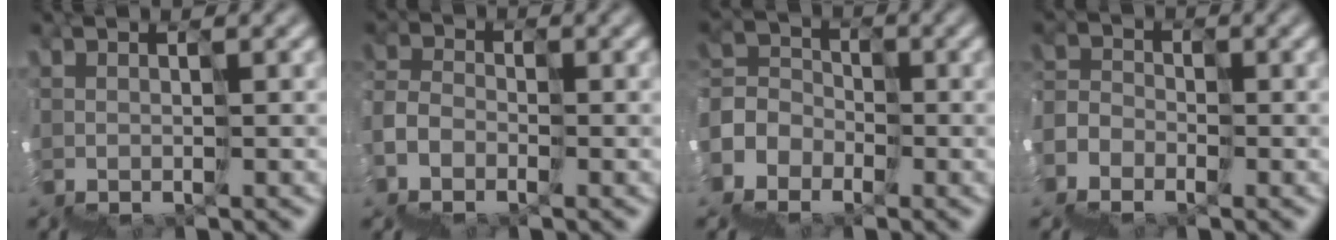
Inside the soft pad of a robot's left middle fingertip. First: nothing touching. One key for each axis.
{"total": 4.3, "fx": -3.7, "fy": 0.9, "fz": -2.0, "tx": 0.044, "ty": 0.002, "tz": -0.071}
{"total": 6.5, "fx": -5.1, "fy": 3.6, "fz": -1.8, "tx": 0.037, "ty": 0.001, "tz": -0.101}
{"total": 6.4, "fx": -5.7, "fy": 2.3, "fz": -1.9, "tx": 0.036, "ty": -0.004, "tz": -0.090}